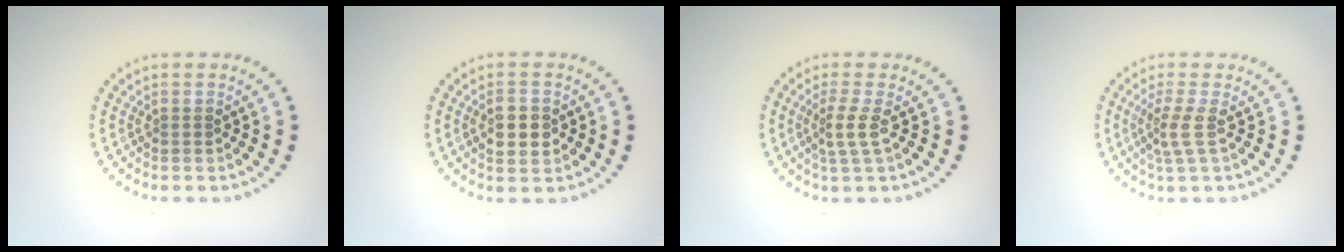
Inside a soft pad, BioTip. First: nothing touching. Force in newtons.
{"total": 2.9, "press": 2.9, "slide": 0.2}
{"total": 2.1, "press": 1.5, "slide": 1.5}
{"total": 2.4, "press": 1.6, "slide": 1.8}